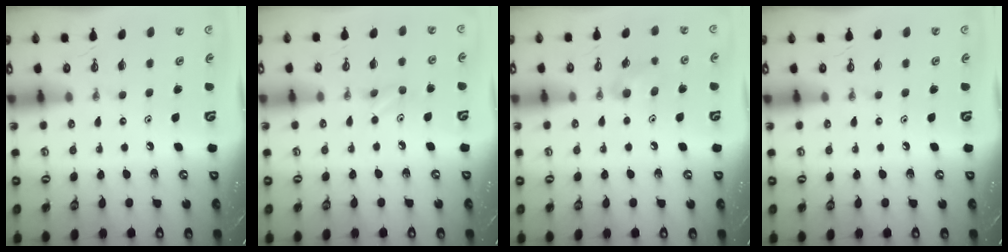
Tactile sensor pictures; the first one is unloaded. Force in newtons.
{"total": 4.5, "press": 4.4, "slide": 0.6}
{"total": 7.2, "press": 7.0, "slide": 1.9}
{"total": 0.0}